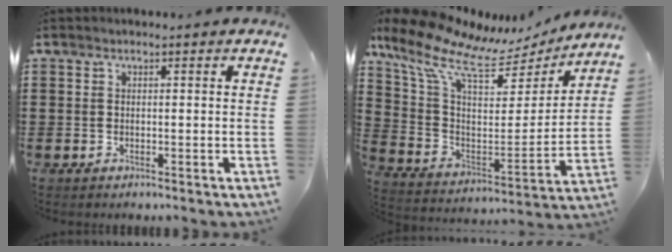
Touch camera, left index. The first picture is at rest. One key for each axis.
{"total": 11.1, "fx": 8.1, "fy": 3.9, "fz": 6.5, "tx": -0.168, "ty": -0.051, "tz": 0.137}